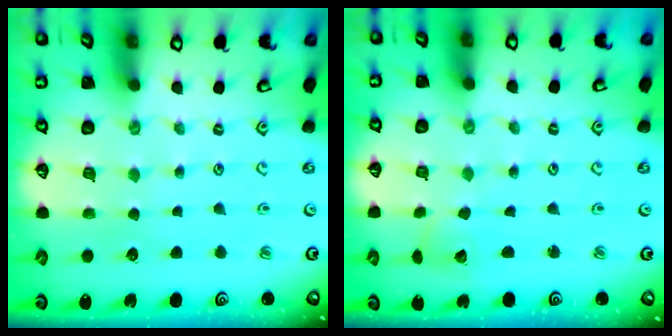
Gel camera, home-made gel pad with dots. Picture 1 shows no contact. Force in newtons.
{"total": 2.8, "press": 2.8, "slide": 0.4}